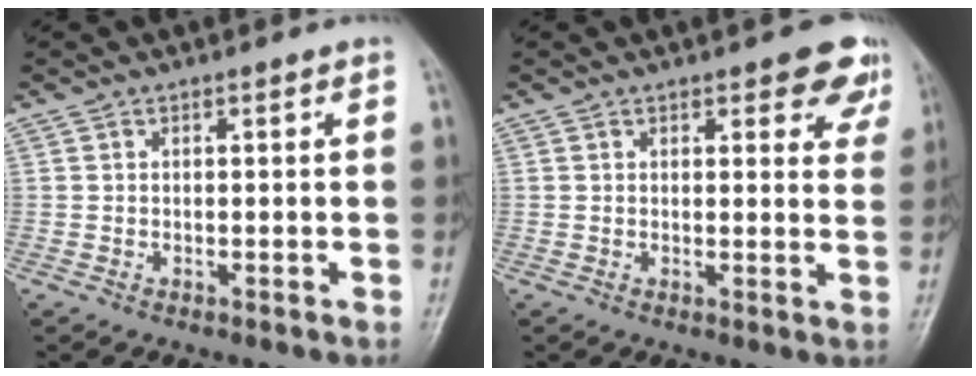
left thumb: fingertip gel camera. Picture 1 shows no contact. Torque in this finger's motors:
{"motor_torque": [0.80, 0.49, 0.44, -0.53, 0.03]}